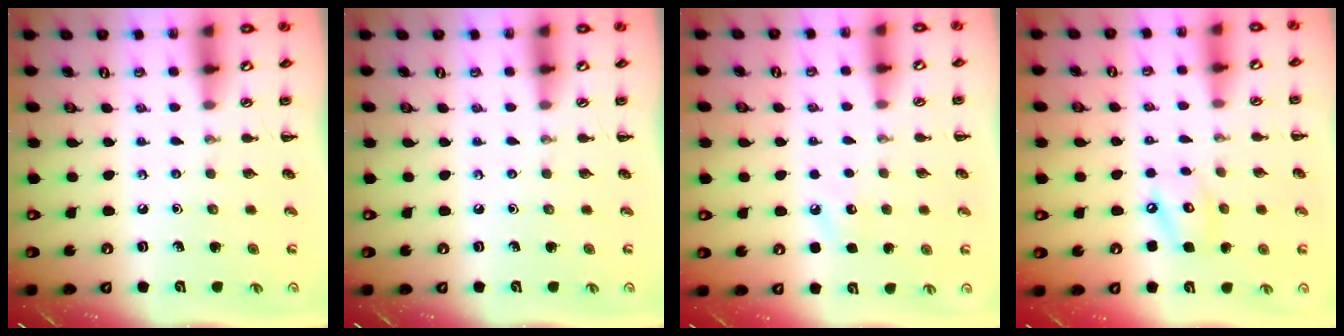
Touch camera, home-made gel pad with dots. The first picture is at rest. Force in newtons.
{"total": 0.0}
{"total": 4.9, "press": 4.8, "slide": 1.2}
{"total": 7.7, "press": 7.6, "slide": 1.1}